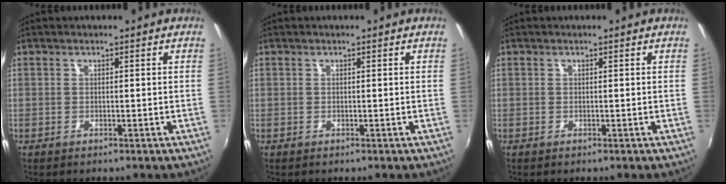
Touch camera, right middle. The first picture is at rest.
{"total": 0.0}
{"total": 0.0}